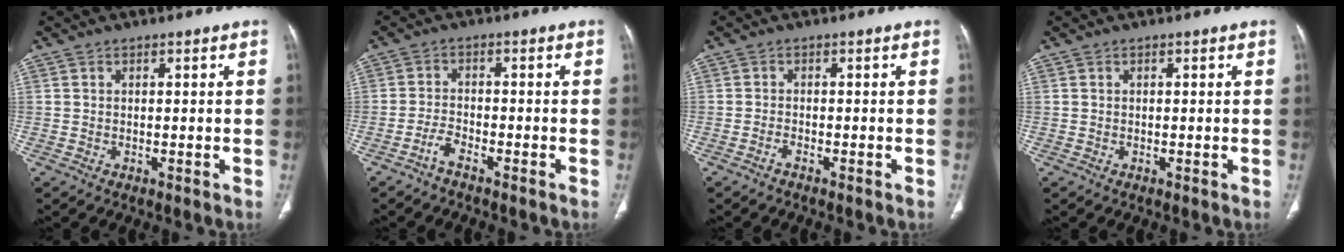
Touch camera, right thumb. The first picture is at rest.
{"total": 2.6, "force": [-2.1, 0.8, 1.2], "torque": [-0.036, 0.018, -0.043]}
{"total": 1.0, "force": [-0.9, 0.3, 0.4], "torque": [-0.014, 0.007, -0.016]}
{"total": 0.0}